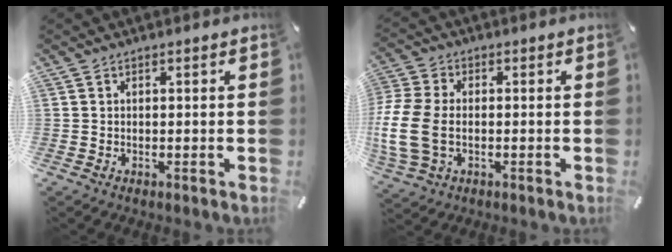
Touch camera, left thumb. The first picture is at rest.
{"total": 11.5, "force": [-1.4, 7.9, 8.2], "torque": [-0.194, -0.002, -0.024]}